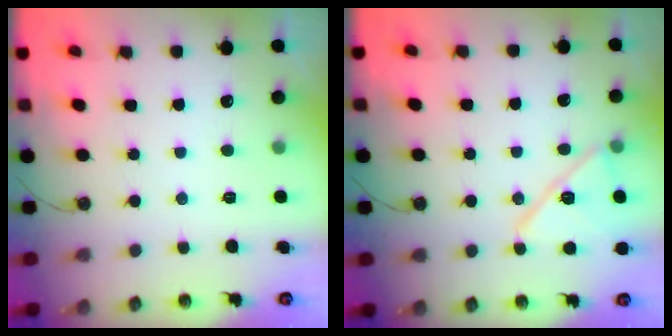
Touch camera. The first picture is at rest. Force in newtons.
{"total": 13.5, "press": 13.4, "slide": 1.3}